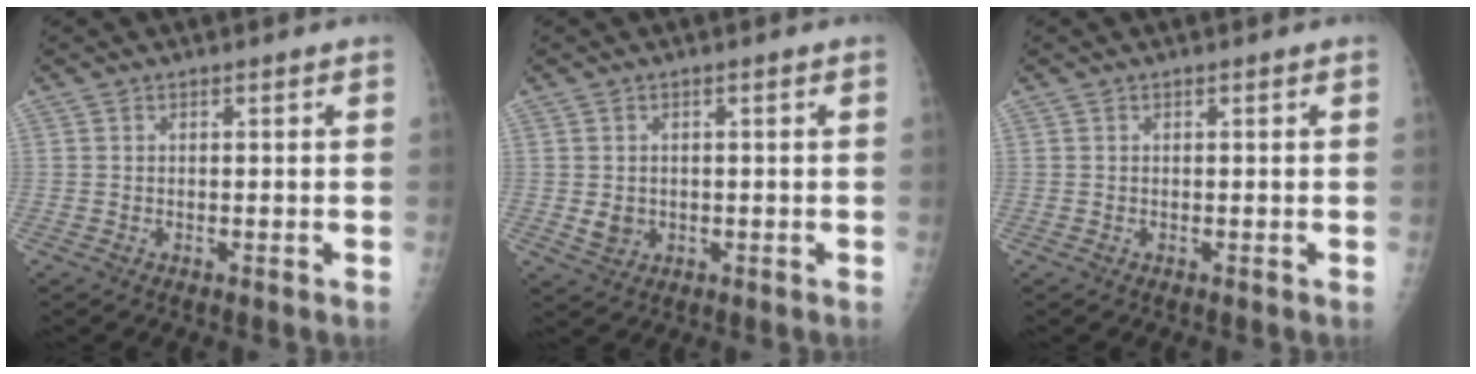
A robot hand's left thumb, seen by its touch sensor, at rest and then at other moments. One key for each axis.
{"total": 2.7, "fx": -0.1, "fy": 2.4, "fz": 1.3, "tx": -0.015, "ty": -0.002, "tz": 0.007}
{"total": 0.0}